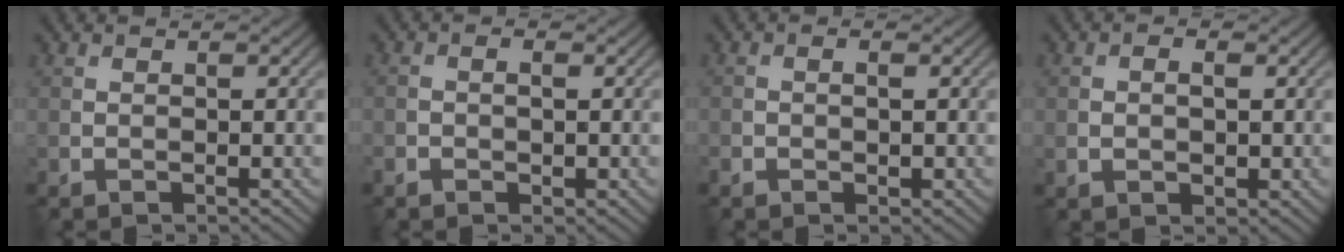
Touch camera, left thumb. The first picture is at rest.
{"total": 2.2, "force": [-0.6, 1.2, 1.7], "torque": [-0.029, -0.002, -0.008]}
{"total": 1.8, "force": [-0.5, 1.0, 1.4], "torque": [-0.025, -0.002, -0.006]}
{"total": 2.7, "force": [-0.1, 1.7, 2.1], "torque": [-0.036, -0.002, -0.001]}